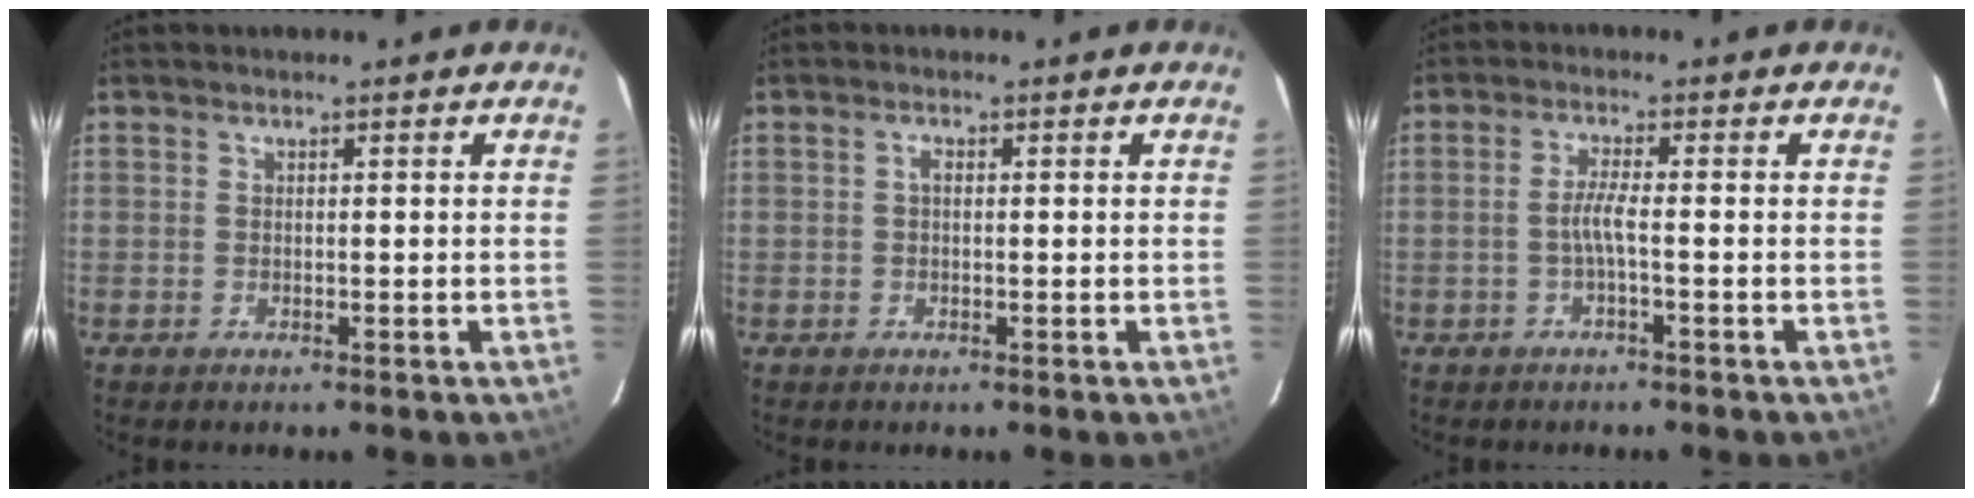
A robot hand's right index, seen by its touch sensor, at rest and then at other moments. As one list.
[{"total": 0.9, "force": [0.0, 0.6, 0.7], "torque": [-0.014, 0.005, -0.001]}, {"total": 2.7, "force": [-1.0, -0.4, 2.4], "torque": [-0.051, 0.001, -0.019]}]